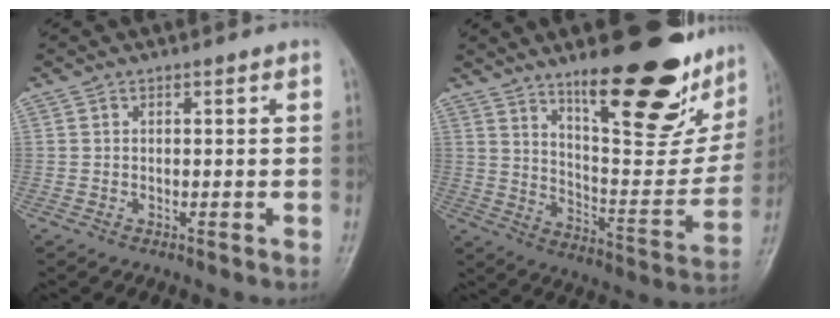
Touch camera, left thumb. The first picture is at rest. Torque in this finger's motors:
{"motor_torque": [2.83, 1.42, 1.38, -1.39, 0.33]}